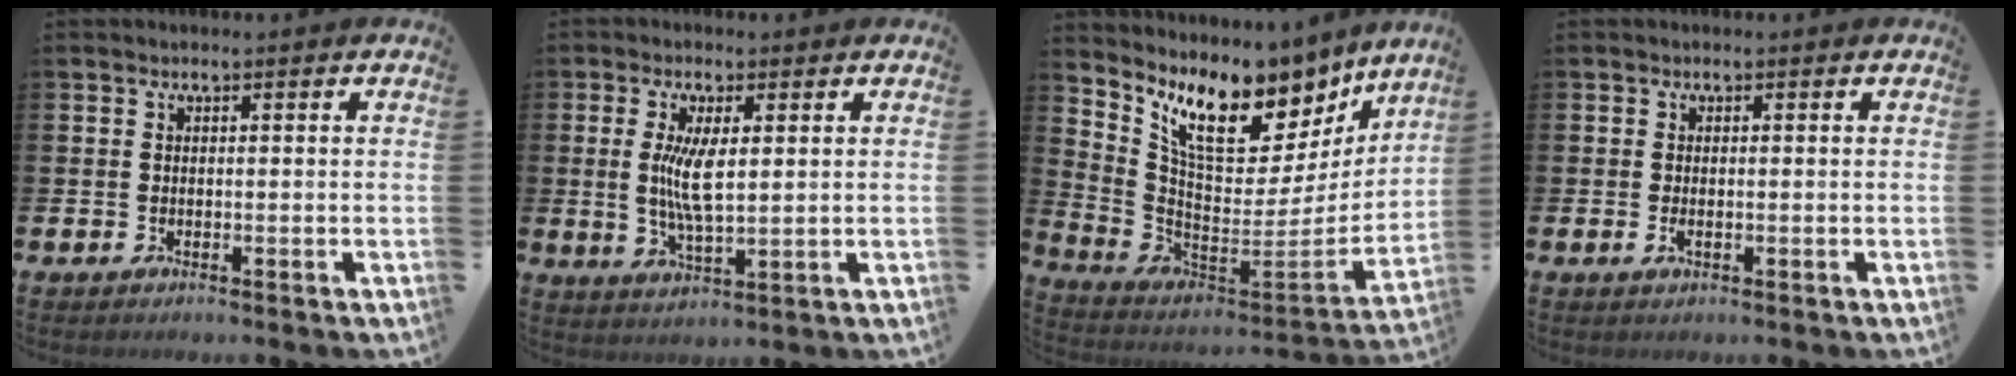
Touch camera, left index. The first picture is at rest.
{"total": 5.9, "force": [1.4, 1.9, 5.4], "torque": [-0.095, 0.000, 0.020]}
{"total": 10.7, "force": [8.3, 4.6, 4.9], "torque": [-0.132, -0.062, 0.148]}
{"total": 0.9, "force": [-0.1, 0.3, 0.9], "torque": [-0.013, -0.001, -0.003]}